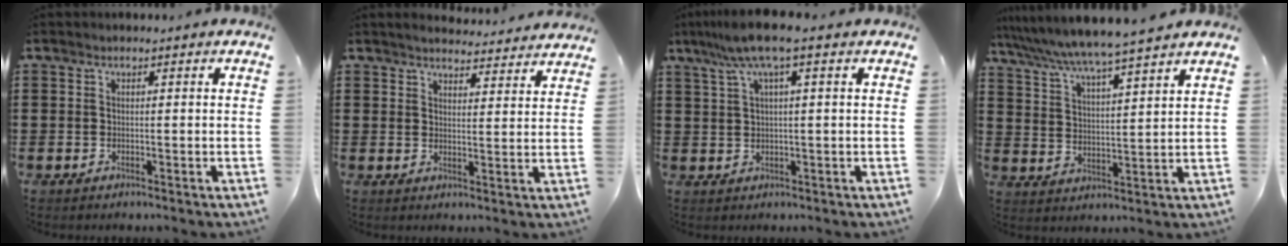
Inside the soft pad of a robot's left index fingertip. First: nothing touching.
{"total": 3.4, "force": [3.4, -0.1, 0.3], "torque": [-0.016, -0.021, 0.059]}
{"total": 6.3, "force": [2.6, 0.2, 5.7], "torque": [-0.122, -0.001, 0.042]}
{"total": 6.2, "force": [5.7, -0.8, 2.2], "torque": [-0.068, -0.038, 0.094]}